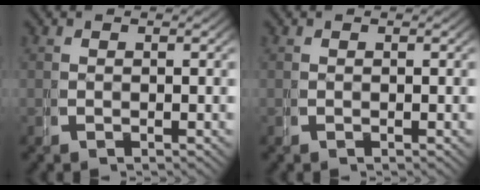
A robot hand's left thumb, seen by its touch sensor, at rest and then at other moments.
{"total": 0.0}